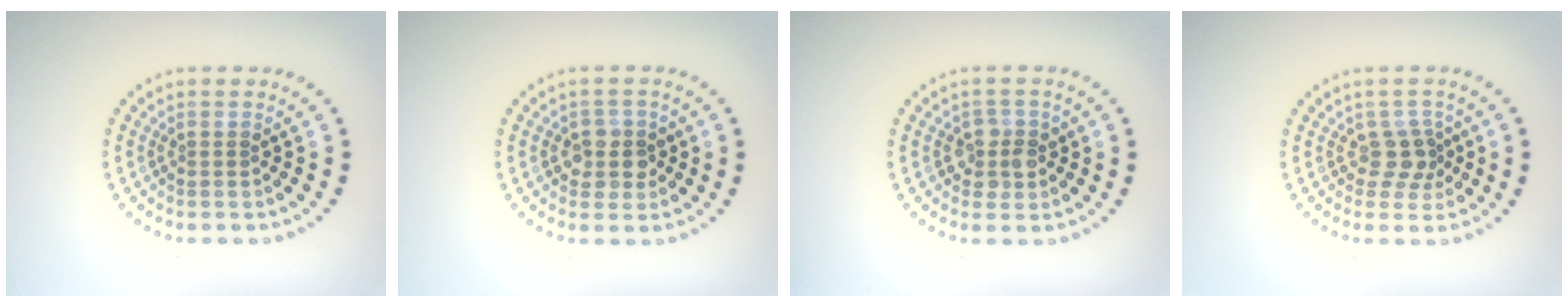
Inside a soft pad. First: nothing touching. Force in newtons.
{"total": 2.7, "press": 2.5, "slide": 1.0}
{"total": 2.3, "press": 2.1, "slide": 1.0}
{"total": 2.3, "press": 1.9, "slide": 1.4}